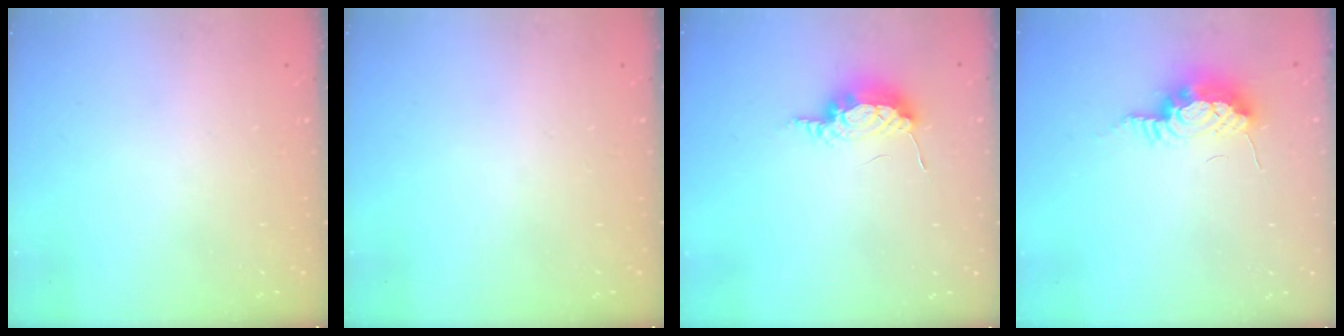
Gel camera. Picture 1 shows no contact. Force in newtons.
{"total": 0.0}
{"total": 7.6, "press": 7.4, "slide": 1.8}
{"total": 14.5, "press": 11.0, "slide": 9.4}